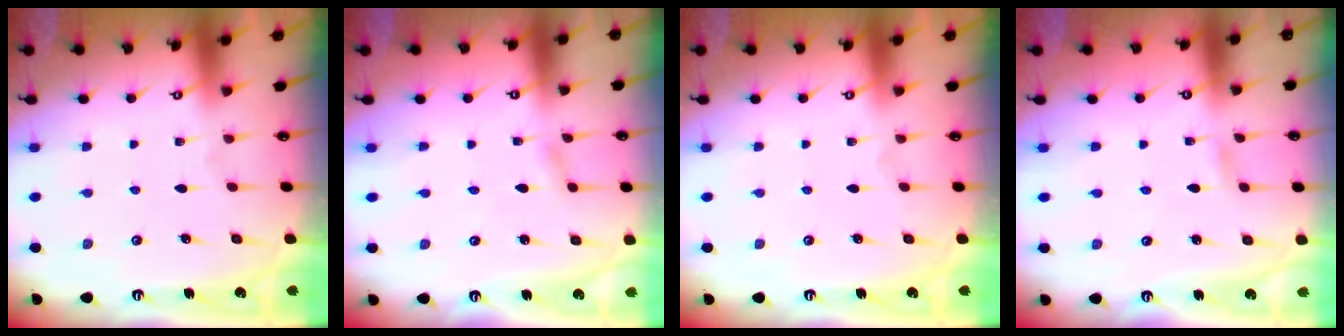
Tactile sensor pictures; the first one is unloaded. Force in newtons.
{"total": 1.6, "press": 1.6, "slide": 0.2}
{"total": 0.0}
{"total": 1.8, "press": 1.8, "slide": 0.2}